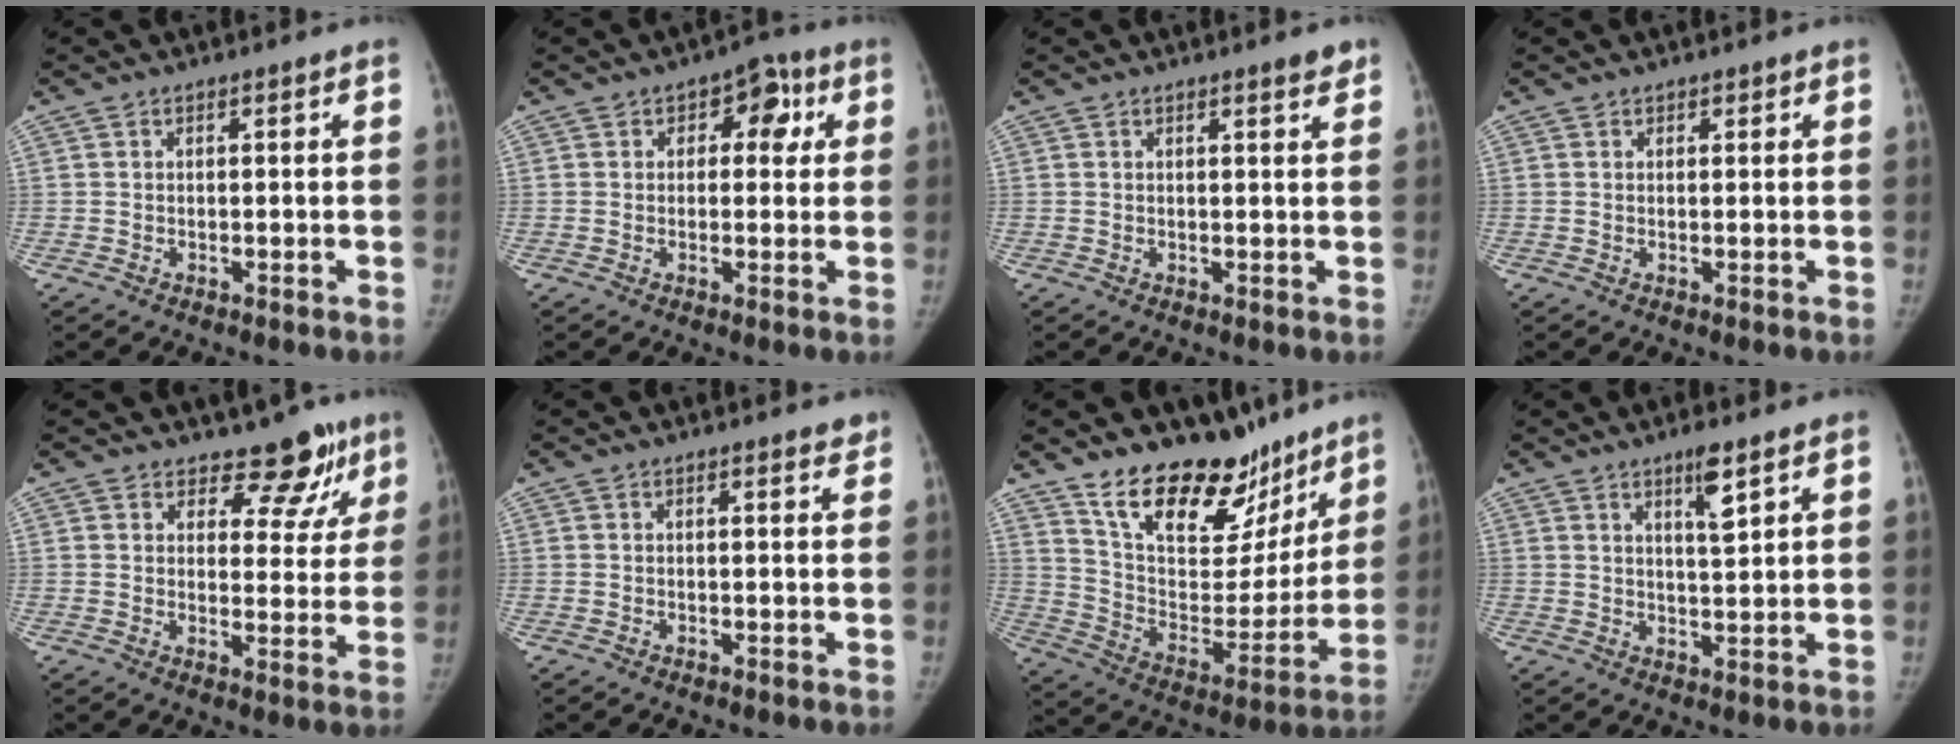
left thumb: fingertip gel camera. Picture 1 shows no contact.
{"total": 6.6, "force": [2.0, 4.4, 4.5], "torque": [-0.012, 0.003, 0.016]}
{"total": 2.0, "force": [1.5, 0.3, 1.3], "torque": [-0.013, -0.009, 0.019]}
{"total": 0.8, "force": [0.6, 0.5, 0.1], "torque": [0.006, -0.003, 0.005]}
{"total": 8.8, "force": [7.0, 4.8, 2.1], "torque": [0.019, -0.047, 0.080]}
{"total": 1.5, "force": [1.3, 0.4, 0.6], "torque": [0.000, -0.006, 0.013]}
{"total": 23.9, "force": [17.8, 11.6, 11.0], "torque": [-0.113, -0.099, 0.290]}
{"total": 5.1, "force": [3.2, 1.0, 3.9], "torque": [-0.058, -0.024, 0.054]}